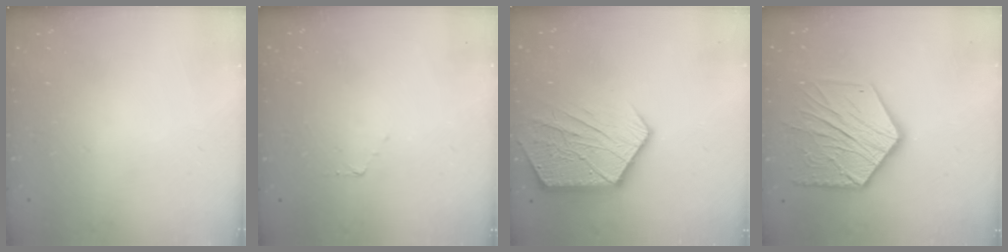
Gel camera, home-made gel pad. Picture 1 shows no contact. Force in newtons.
{"total": 3.3, "press": 3.3, "slide": 0.3}
{"total": 13.3, "press": 13.3, "slide": 0.8}
{"total": 17.0, "press": 17.0, "slide": 1.5}